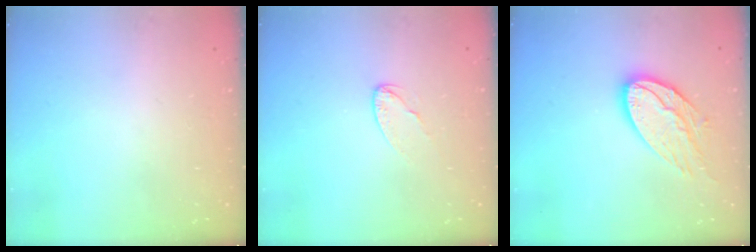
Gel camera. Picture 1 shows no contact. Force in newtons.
{"total": 4.1, "press": 4.1, "slide": 0.2}
{"total": 14.8, "press": 14.8, "slide": 1.0}